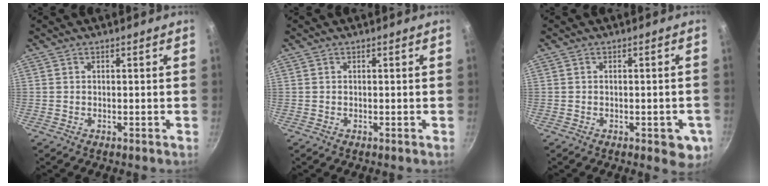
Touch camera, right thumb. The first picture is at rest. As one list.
[{"total": 0.0}, {"total": 5.8, "force": [-1.9, 2.7, 4.7], "torque": [-0.036, 0.004, -0.021]}]